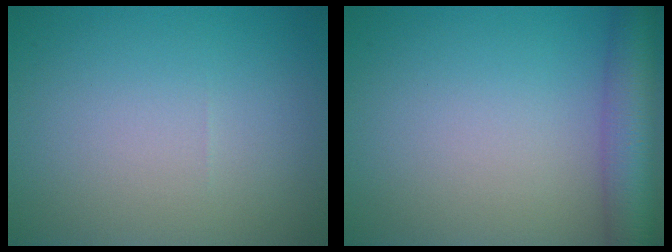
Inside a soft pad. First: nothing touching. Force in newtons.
{"total": 6.3, "press": 6.3, "slide": 0.2}